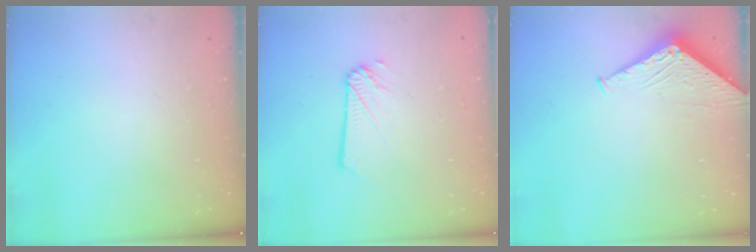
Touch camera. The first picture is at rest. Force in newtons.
{"total": 1.9, "press": 1.9, "slide": 0.3}
{"total": 3.8, "press": 3.7, "slide": 0.5}